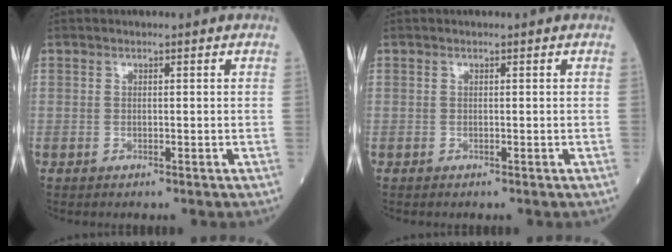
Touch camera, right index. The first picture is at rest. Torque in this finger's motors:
{"motor_torque": [0.08, 0.04, 0.04, 0.01]}